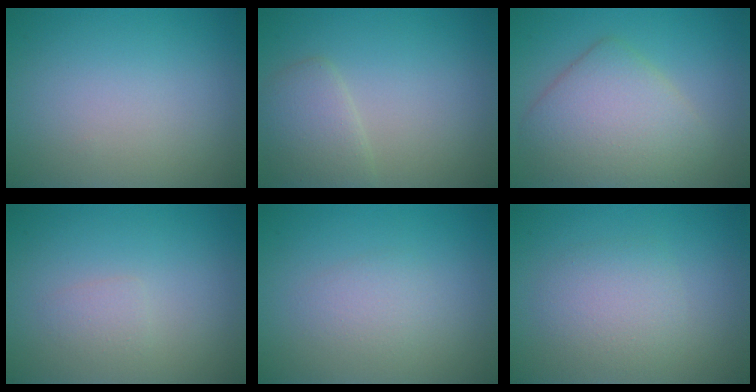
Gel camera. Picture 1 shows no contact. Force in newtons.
{"total": 2.7, "press": 2.7, "slide": 0.1}
{"total": 6.1, "press": 6.1, "slide": 0.4}
{"total": 1.0, "press": 1.0, "slide": 0.2}
{"total": 1.6, "press": 1.6, "slide": 0.1}
{"total": 2.8, "press": 2.8, "slide": 0.2}